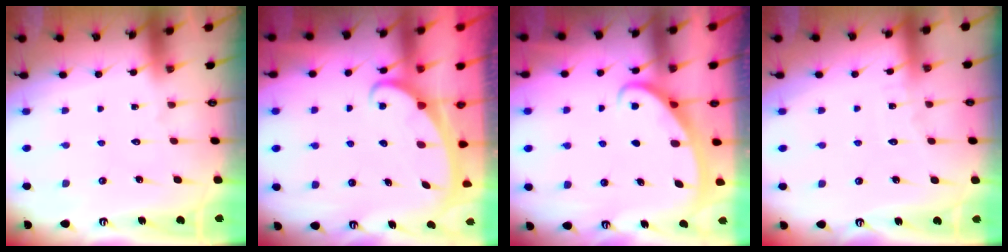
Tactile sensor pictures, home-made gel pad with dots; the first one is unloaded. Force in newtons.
{"total": 2.3, "press": 2.3, "slide": 0.3}
{"total": 2.6, "press": 2.6, "slide": 0.4}
{"total": 3.6, "press": 3.6, "slide": 0.4}